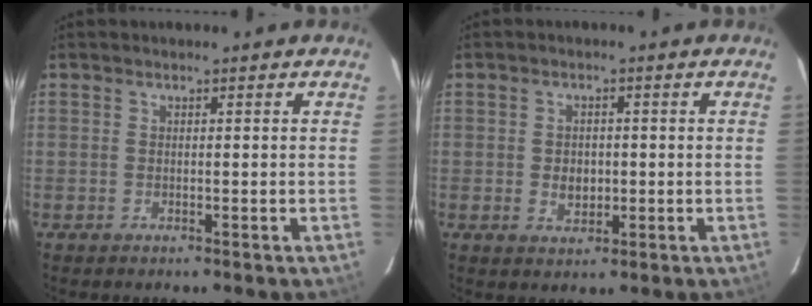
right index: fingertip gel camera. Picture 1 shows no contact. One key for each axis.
{"total": 3.7, "fx": -0.5, "fy": 2.9, "fz": 2.3, "tx": -0.040, "ty": 0.000, "tz": -0.004}